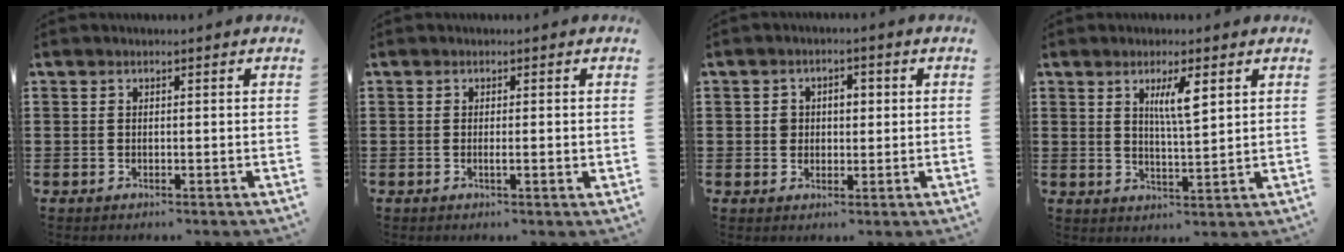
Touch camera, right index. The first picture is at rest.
{"total": 1.5, "force": [-0.3, 0.0, 1.4], "torque": [-0.023, -0.004, -0.005]}
{"total": 2.6, "force": [0.1, 2.2, 1.3], "torque": [-0.035, 0.012, -0.003]}
{"total": 4.9, "force": [2.2, 1.1, 4.3], "torque": [-0.083, 0.003, 0.032]}